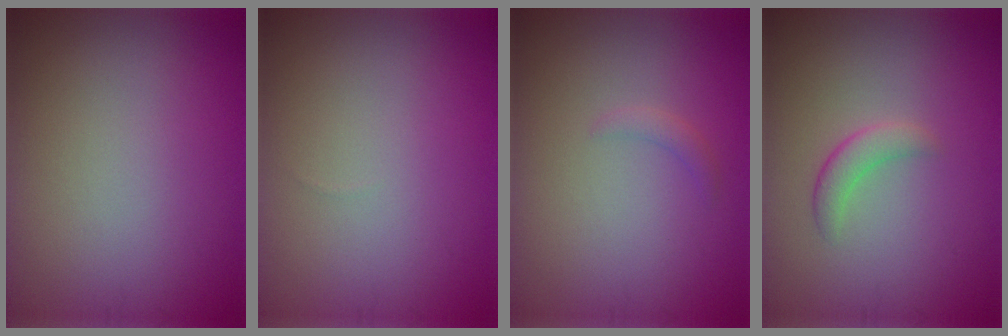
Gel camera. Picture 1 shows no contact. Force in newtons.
{"total": 0.0}
{"total": 0.9, "press": 0.9, "slide": 0.1}
{"total": 1.8, "press": 1.8, "slide": 0.1}